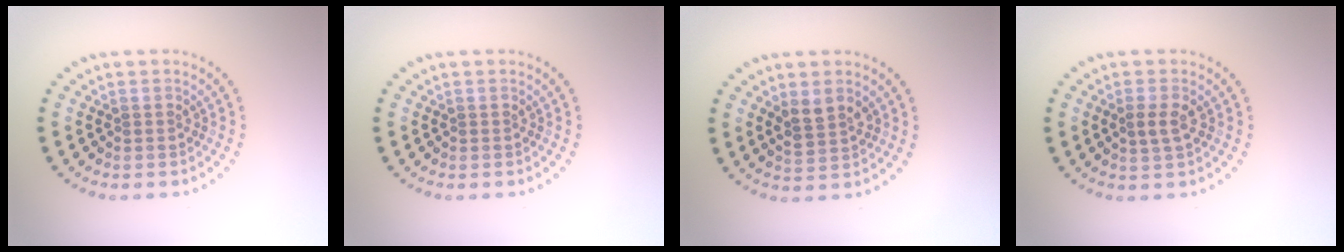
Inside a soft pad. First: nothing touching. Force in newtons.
{"total": 0.0}
{"total": 2.4, "press": 2.3, "slide": 0.7}
{"total": 1.9, "press": 1.8, "slide": 0.4}